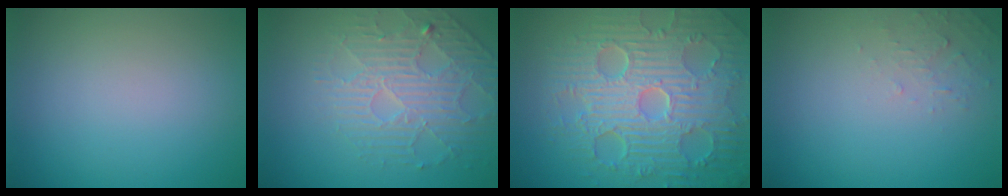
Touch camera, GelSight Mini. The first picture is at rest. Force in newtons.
{"total": 4.3, "press": 3.7, "slide": 2.2}
{"total": 10.8, "press": 7.1, "slide": 8.1}
{"total": 1.4, "press": 1.4, "slide": 0.2}